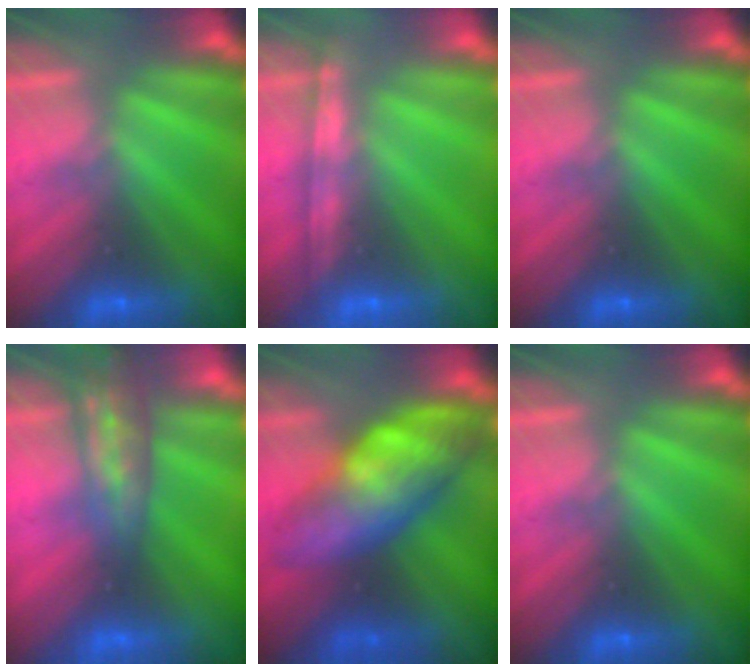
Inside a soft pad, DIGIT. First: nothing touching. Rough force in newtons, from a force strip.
{"total": 1.2}
{"total": 0.0}
{"total": 2.9}
{"total": 6.6}
{"total": 0.0}